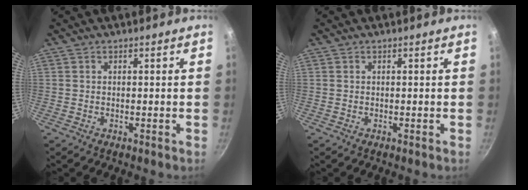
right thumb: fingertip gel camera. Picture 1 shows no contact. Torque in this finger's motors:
{"motor_torque": [-0.46, -0.45, 0.48, -0.01, 0.00]}